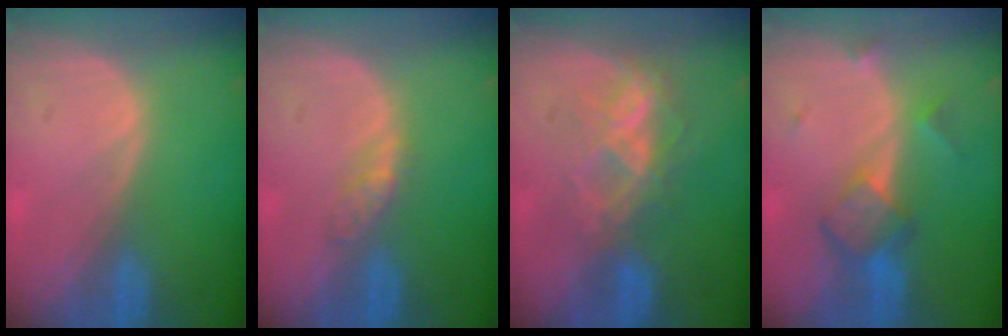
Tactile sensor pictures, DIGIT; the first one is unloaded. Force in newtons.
{"total": 2.6, "press": 2.3, "slide": 1.3}
{"total": 6.8, "press": 6.1, "slide": 3.1}
{"total": 6.0, "press": 5.2, "slide": 3.0}